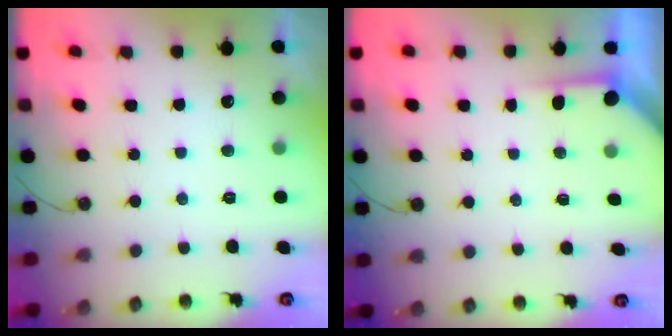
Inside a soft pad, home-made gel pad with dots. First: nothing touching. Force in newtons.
{"total": 3.8, "press": 3.8, "slide": 0.4}